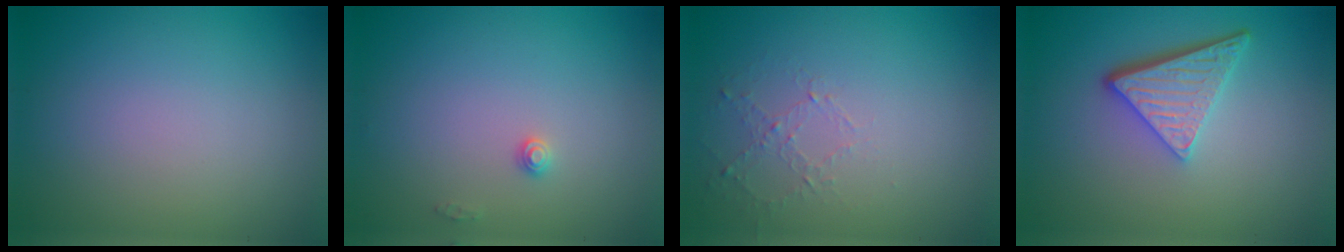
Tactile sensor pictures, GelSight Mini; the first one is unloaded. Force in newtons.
{"total": 0.9, "press": 0.9, "slide": 0.1}
{"total": 1.0, "press": 0.4, "slide": 0.9}
{"total": 4.7, "press": 3.5, "slide": 3.2}